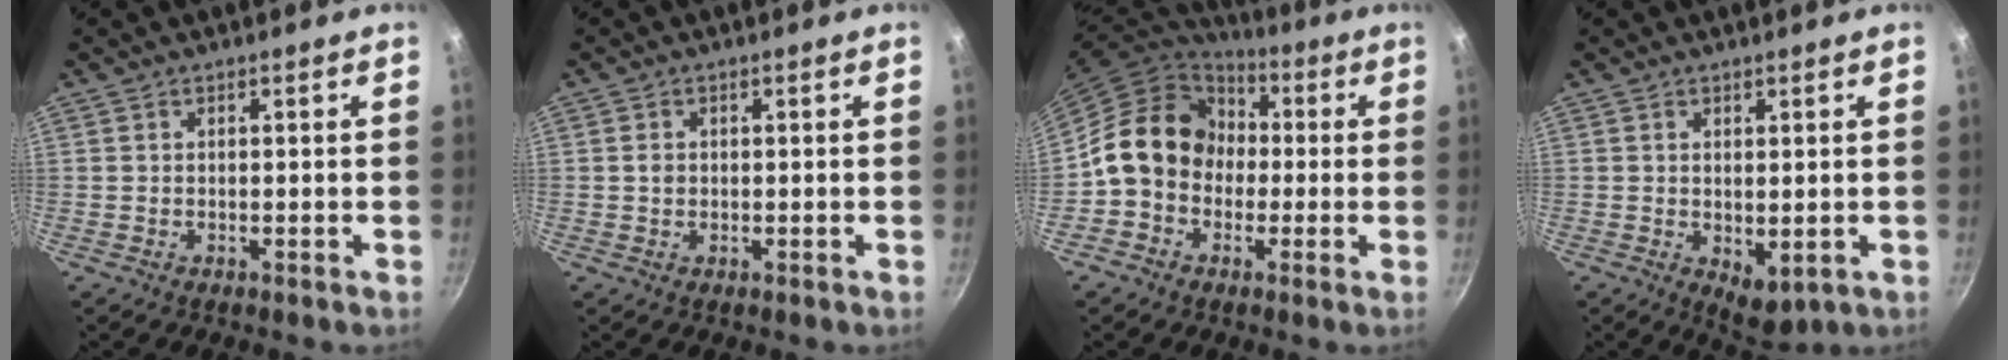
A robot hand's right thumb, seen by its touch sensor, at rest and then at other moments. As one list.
[{"total": 1.4, "force": [0.1, 1.2, 0.7], "torque": [-0.009, 0.003, 0.000]}, {"total": 14.9, "force": [0.1, 12.6, 8.1], "torque": [-0.095, 0.039, -0.017]}, {"total": 4.8, "force": [-0.2, 2.7, 4.0], "torque": [-0.048, -0.013, 0.007]}]